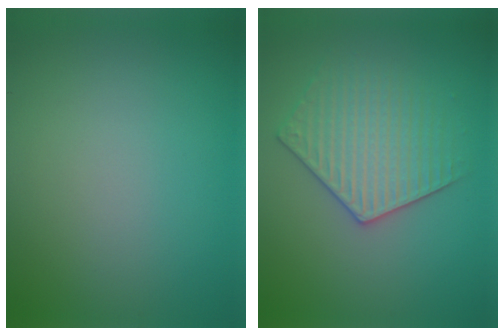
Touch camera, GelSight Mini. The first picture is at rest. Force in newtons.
{"total": 3.6, "press": 3.6, "slide": 0.1}